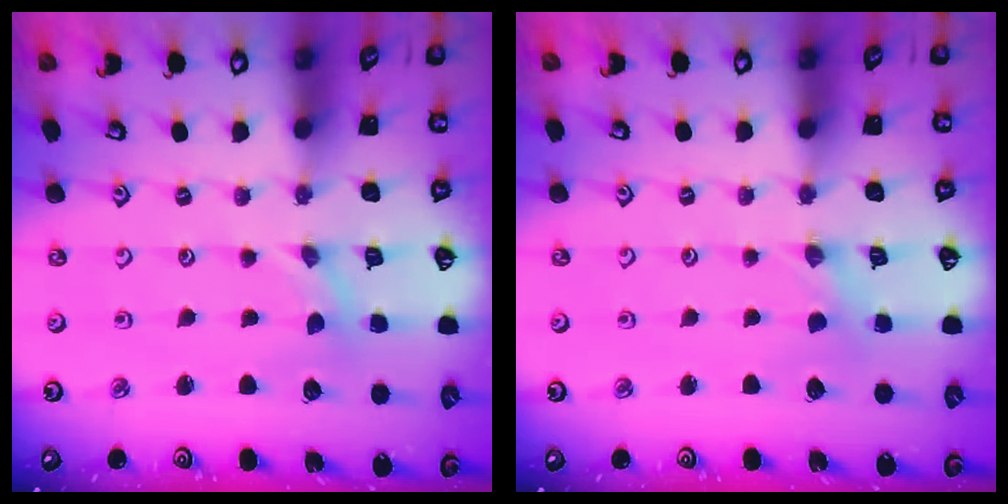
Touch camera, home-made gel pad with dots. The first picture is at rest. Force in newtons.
{"total": 0.0}